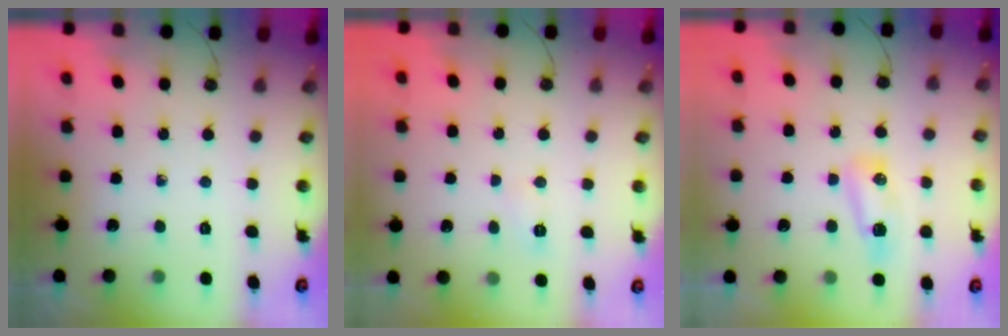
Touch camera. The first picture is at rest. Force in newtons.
{"total": 5.9, "press": 5.9, "slide": 0.6}
{"total": 12.0, "press": 8.6, "slide": 8.3}